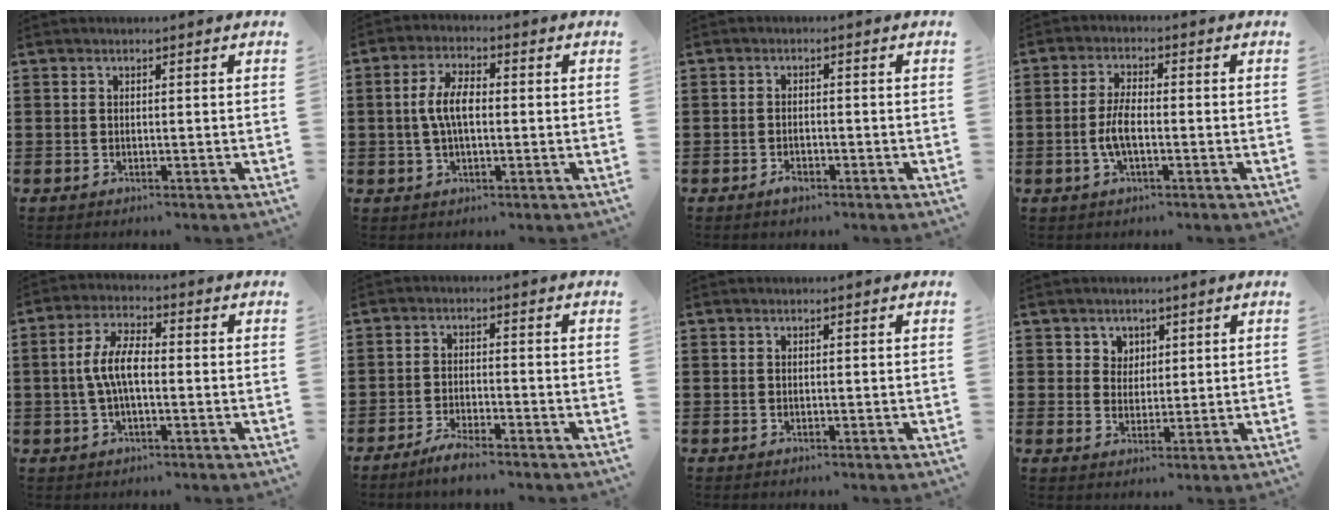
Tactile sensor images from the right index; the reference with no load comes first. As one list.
[{"total": 5.9, "force": [0.0, 2.4, 5.4], "torque": [-0.115, 0.001, -0.005]}, {"total": 1.8, "force": [-1.1, 0.8, 1.2], "torque": [-0.023, -0.001, -0.022]}, {"total": 4.5, "force": [-1.1, 1.5, 4.0], "torque": [-0.092, 0.000, -0.025]}, {"total": 6.5, "force": [-0.4, 2.4, 6.1], "torque": [-0.130, 0.000, -0.012]}, {"total": 3.2, "force": [-3.0, 0.0, 1.0], "torque": [-0.021, 0.005, -0.059]}, {"total": 0.0}, {"total": 3.0, "force": [1.7, 2.5, 0.2], "torque": [-0.020, 0.007, 0.033]}]